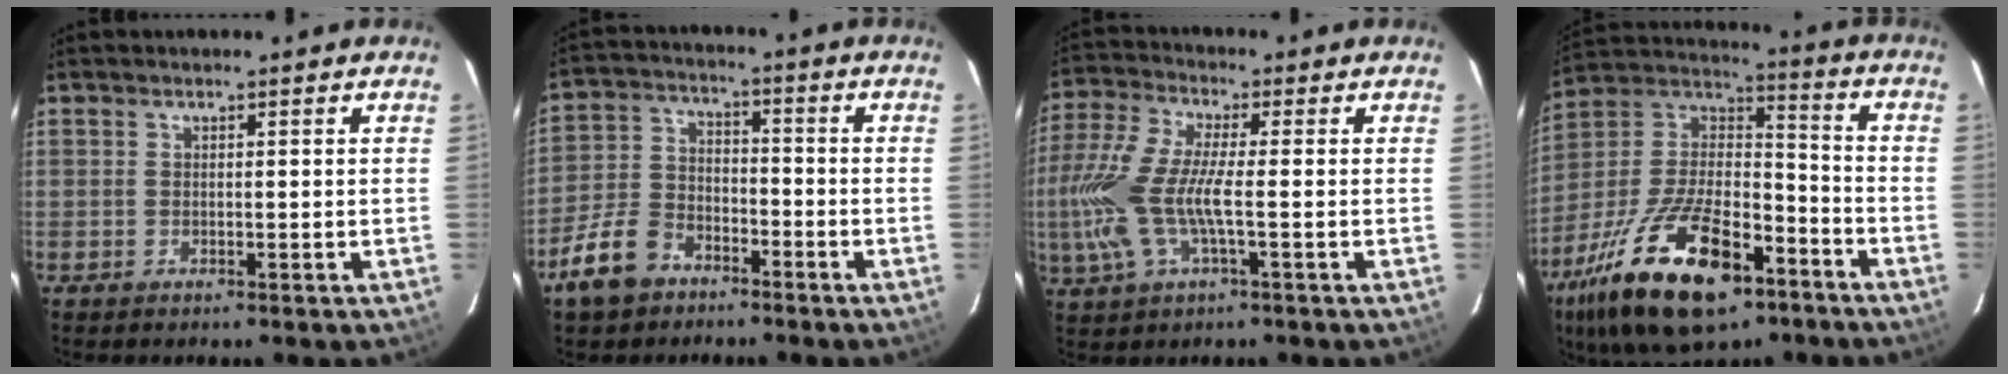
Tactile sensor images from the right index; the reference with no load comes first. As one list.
[{"total": 10.4, "force": [-6.7, 6.5, 4.6], "torque": [-0.117, 0.019, -0.119]}, {"total": 14.5, "force": [-2.6, 4.1, 13.7], "torque": [-0.292, -0.007, -0.051]}, {"total": 26.6, "force": [-15.0, 11.9, 18.5], "torque": [-0.367, -0.015, -0.252]}]